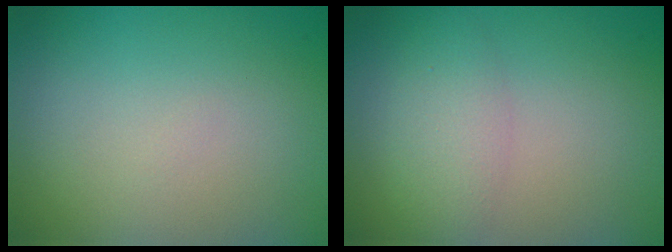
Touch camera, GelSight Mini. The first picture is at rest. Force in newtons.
{"total": 2.8, "press": 2.8, "slide": 0.2}